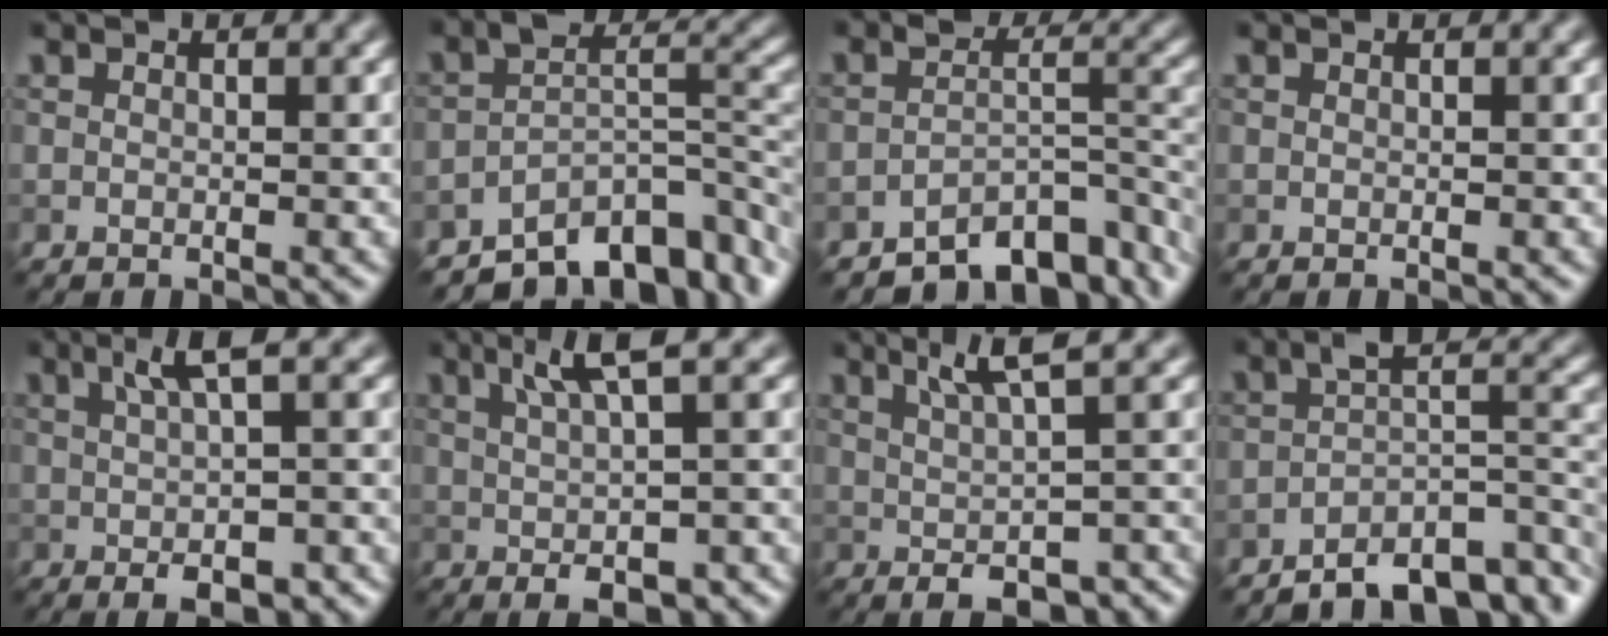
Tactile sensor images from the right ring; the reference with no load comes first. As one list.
[{"total": 9.1, "force": [-6.1, 4.0, 5.4], "torque": [-0.063, -0.011, -0.105]}, {"total": 7.5, "force": [-5.6, 3.2, 3.7], "torque": [-0.032, -0.013, -0.090]}, {"total": 0.0}, {"total": 5.3, "force": [0.7, 1.4, 5.0], "torque": [-0.071, 0.004, 0.013]}, {"total": 5.8, "force": [1.3, 1.5, 5.5], "torque": [-0.076, 0.002, 0.022]}, {"total": 5.8, "force": [1.6, 1.6, 5.4], "torque": [-0.068, 0.007, 0.032]}, {"total": 7.6, "force": [-5.2, 2.6, 5.0], "torque": [-0.054, 0.000, -0.082]}]